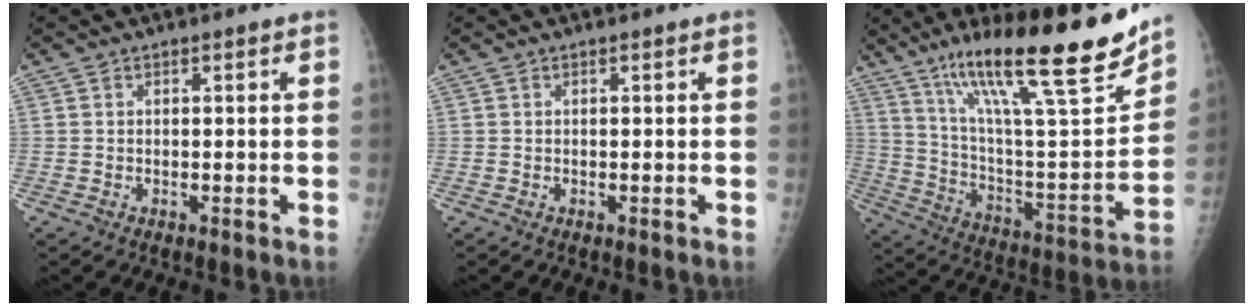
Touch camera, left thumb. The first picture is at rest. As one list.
[{"total": 0.0}, {"total": 27.9, "force": [18.3, 5.0, 20.4], "torque": [-0.310, -0.061, 0.310]}]